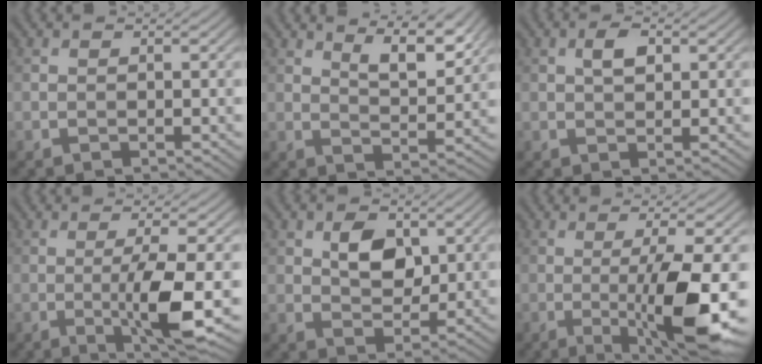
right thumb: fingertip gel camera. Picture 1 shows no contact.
{"total": 7.1, "force": [5.0, 1.9, 4.6], "torque": [-0.075, -0.018, 0.092]}
{"total": 2.6, "force": [0.8, 1.3, 2.1], "torque": [-0.040, 0.003, 0.012]}
{"total": 6.9, "force": [-1.3, 0.7, 6.8], "torque": [-0.126, 0.003, -0.022]}
{"total": 5.5, "force": [1.8, 3.4, 3.8], "torque": [-0.067, -0.002, 0.030]}
{"total": 10.7, "force": [-2.0, 1.7, 10.3], "torque": [-0.161, 0.000, -0.030]}